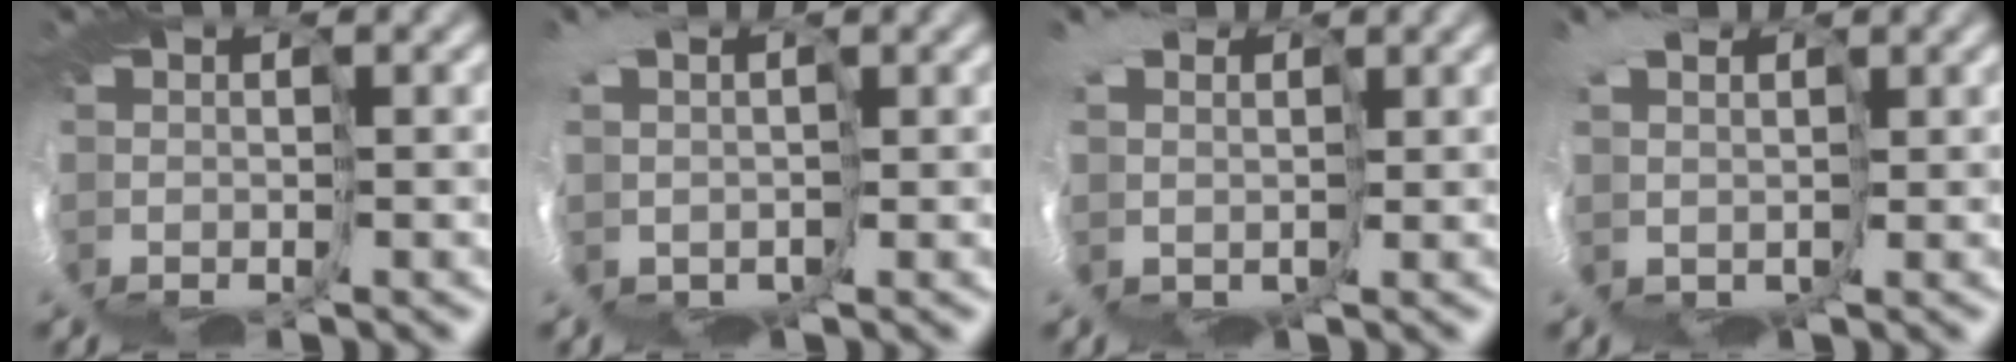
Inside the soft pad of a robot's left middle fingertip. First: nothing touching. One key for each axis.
{"total": 4.3, "fx": 0.7, "fy": 3.3, "fz": 2.6, "tx": -0.058, "ty": -0.020, "tz": 0.006}
{"total": 5.6, "fx": 1.7, "fy": 4.7, "fz": 2.5, "tx": -0.052, "ty": -0.016, "tz": 0.014}
{"total": 4.5, "fx": 1.7, "fy": 3.6, "fz": 2.1, "tx": -0.042, "ty": -0.015, "tz": 0.018}